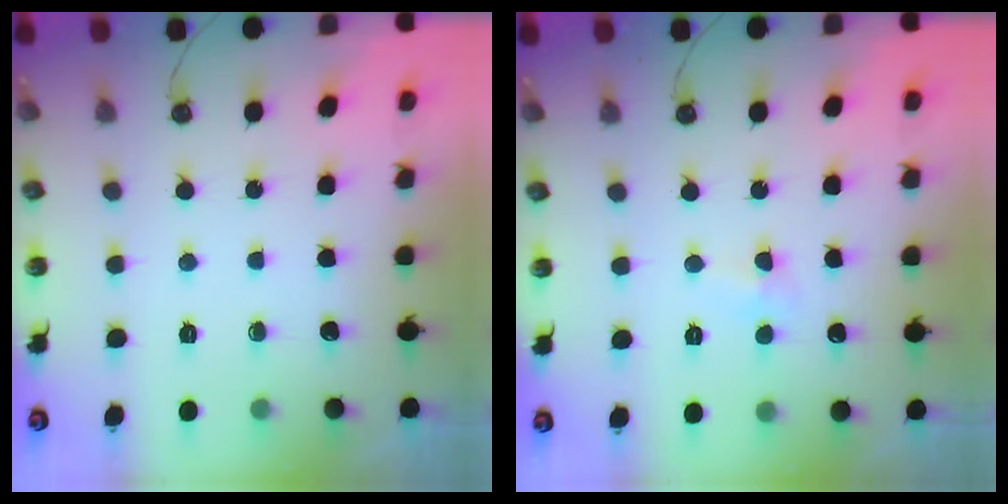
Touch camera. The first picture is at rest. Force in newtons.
{"total": 3.4, "press": 2.9, "slide": 1.6}